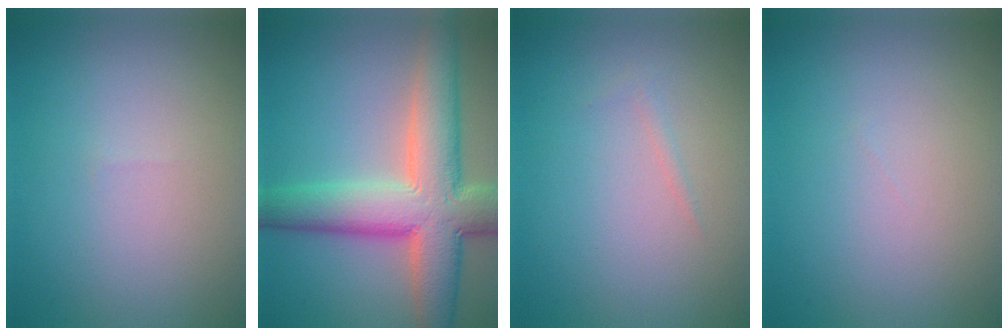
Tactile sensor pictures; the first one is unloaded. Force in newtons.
{"total": 10.2, "press": 10.2, "slide": 0.9}
{"total": 0.6, "press": 0.5, "slide": 0.1}
{"total": 0.0}